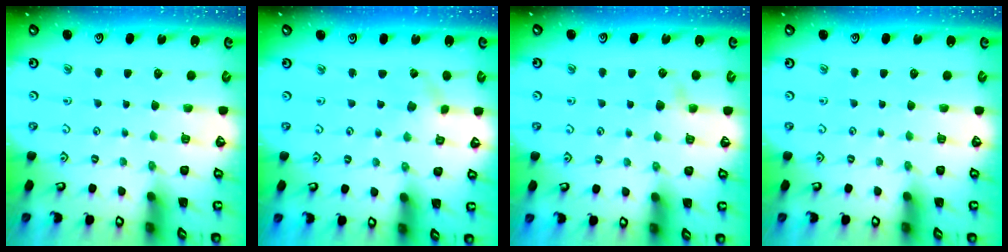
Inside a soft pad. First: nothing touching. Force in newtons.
{"total": 1.4, "press": 1.4, "slide": 0.1}
{"total": 4.5, "press": 4.5, "slide": 0.4}
{"total": 0.0}